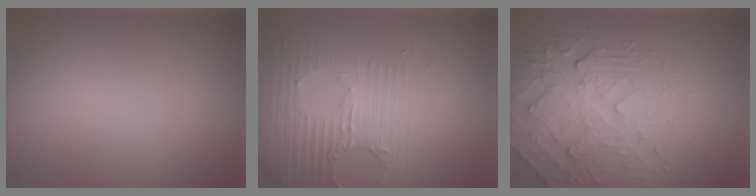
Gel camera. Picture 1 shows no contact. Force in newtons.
{"total": 3.8, "press": 3.7, "slide": 0.8}
{"total": 4.4, "press": 4.0, "slide": 1.6}